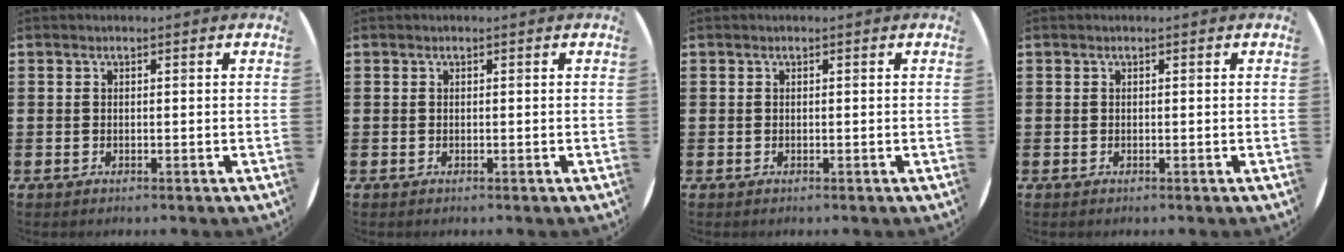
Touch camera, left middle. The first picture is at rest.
{"total": 0.0}
{"total": 0.0}
{"total": 0.0}